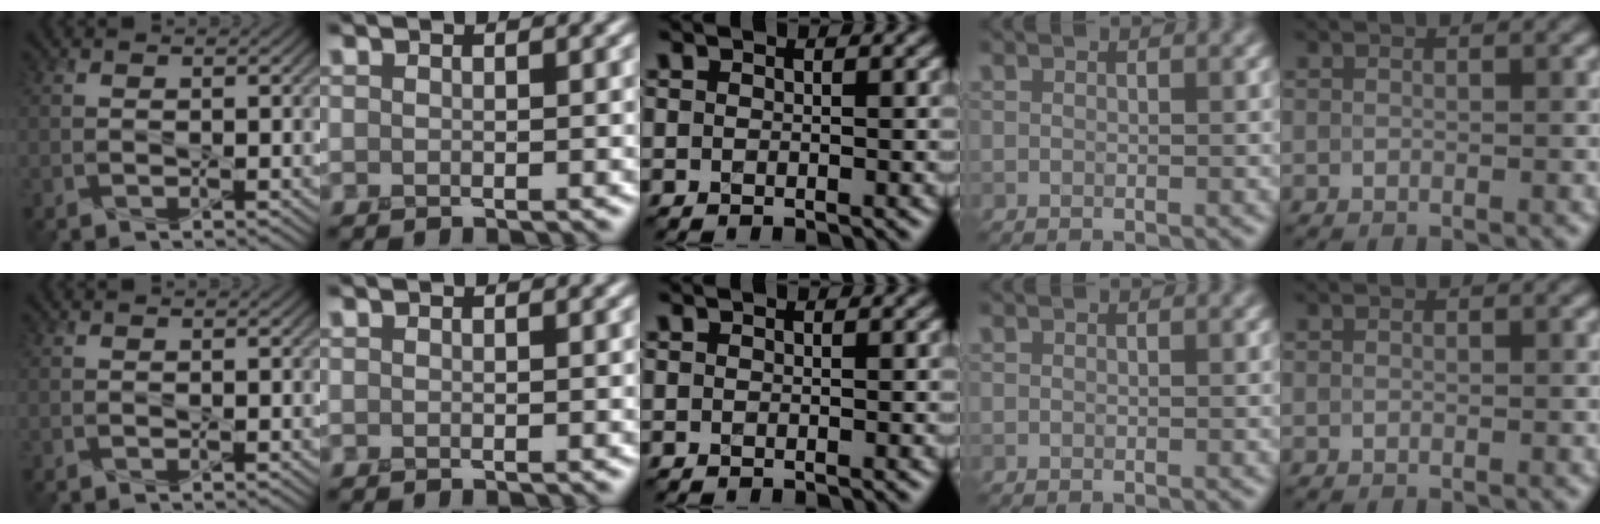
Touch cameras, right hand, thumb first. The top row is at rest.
{}